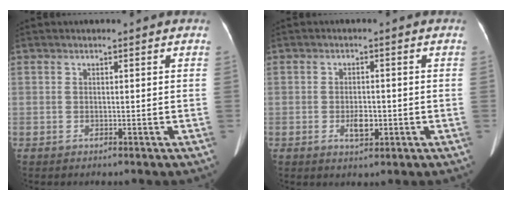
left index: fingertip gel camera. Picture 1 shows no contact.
{"total": 2.8, "force": [-0.8, 1.3, 2.4], "torque": [-0.045, 0.000, -0.008]}